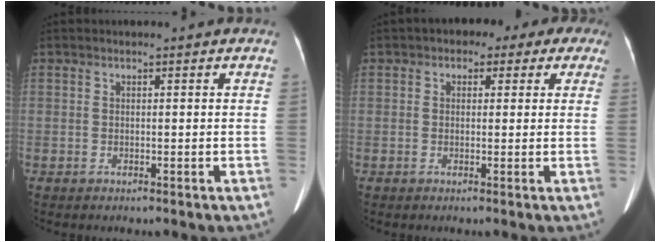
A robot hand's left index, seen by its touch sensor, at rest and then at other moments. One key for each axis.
{"total": 7.4, "fx": 4.0, "fy": 4.7, "fz": 4.1, "tx": -0.029, "ty": 0.015, "tz": 0.034}